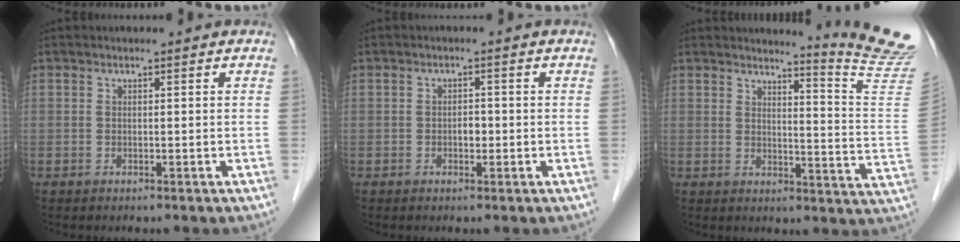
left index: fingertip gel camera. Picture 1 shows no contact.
{"total": 1.5, "force": [-0.4, 0.9, 1.1], "torque": [-0.017, 0.004, -0.007]}
{"total": 12.0, "force": [11.6, -2.8, 1.7], "torque": [-0.031, -0.126, 0.127]}